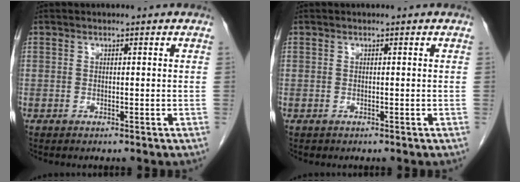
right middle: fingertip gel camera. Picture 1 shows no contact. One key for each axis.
{"total": 0.0}